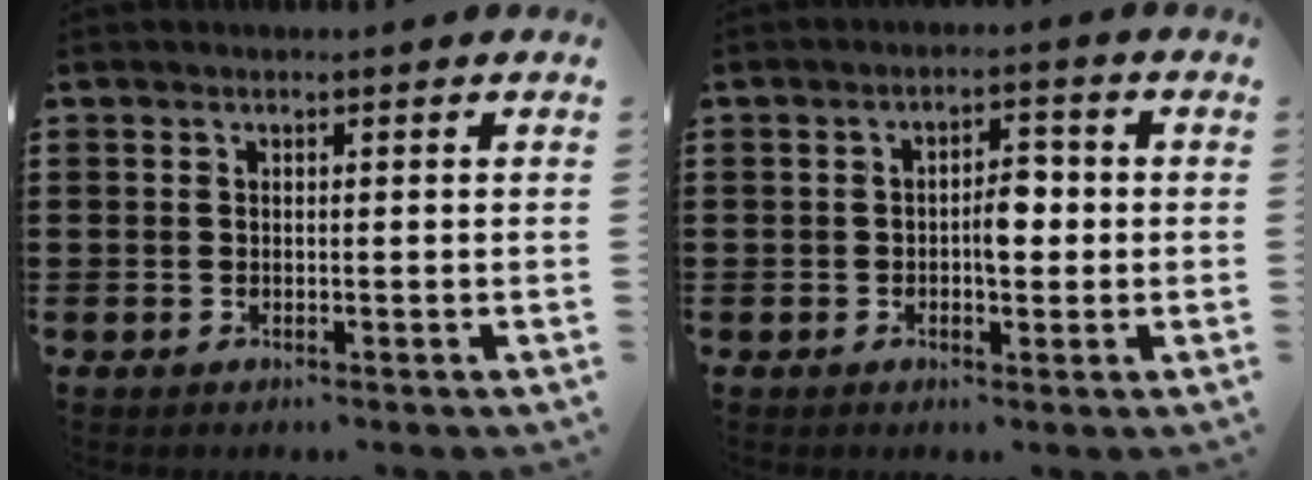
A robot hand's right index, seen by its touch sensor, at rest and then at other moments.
{"total": 4.2, "force": [-0.3, 2.0, 3.6], "torque": [-0.060, 0.004, -0.008]}